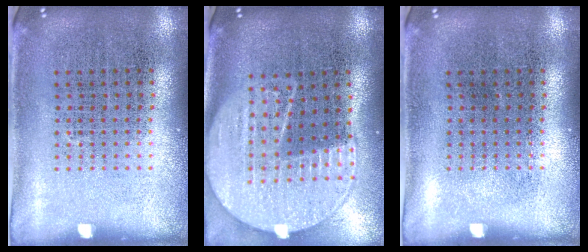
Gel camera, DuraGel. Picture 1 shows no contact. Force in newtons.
{"total": 2.2, "press": 1.9, "slide": 1.0}
{"total": 0.0}